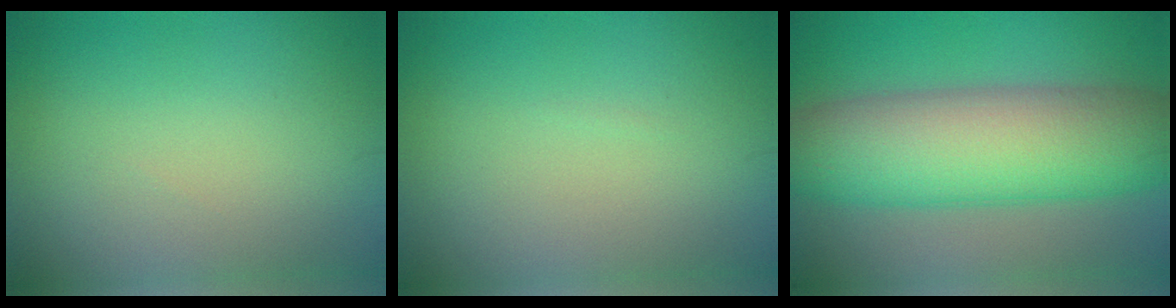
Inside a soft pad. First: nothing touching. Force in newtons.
{"total": 0.0}
{"total": 11.2, "press": 11.2, "slide": 0.2}